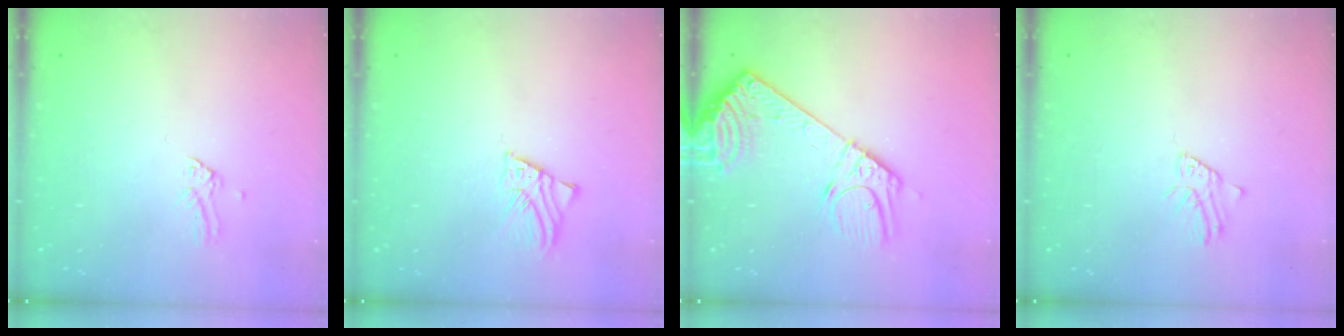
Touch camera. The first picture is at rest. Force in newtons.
{"total": 2.2, "press": 2.2, "slide": 0.1}
{"total": 16.5, "press": 16.2, "slide": 3.4}
{"total": 2.1, "press": 2.1, "slide": 0.1}